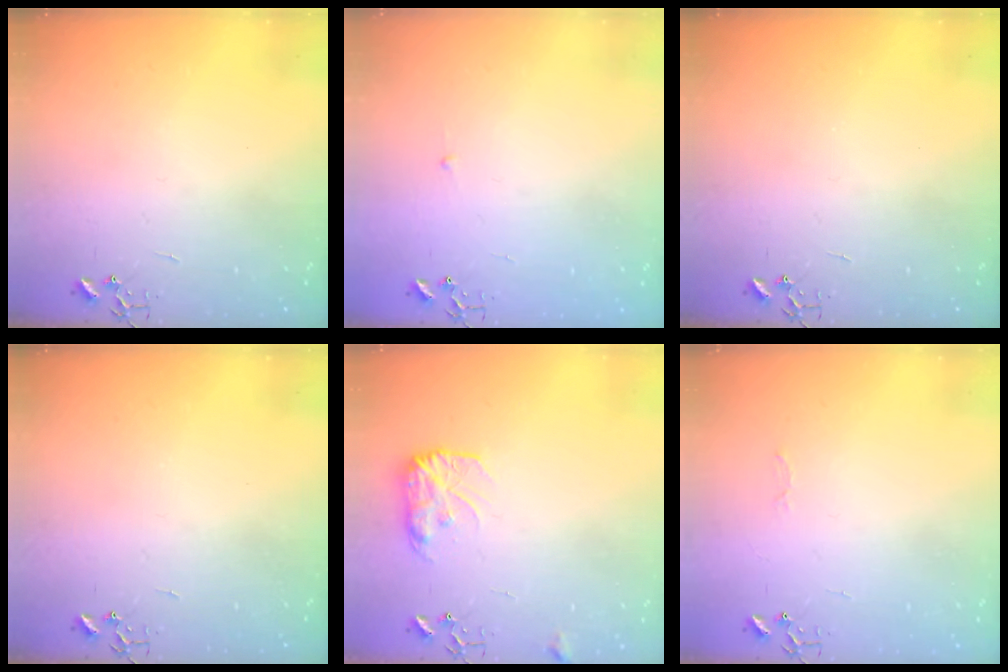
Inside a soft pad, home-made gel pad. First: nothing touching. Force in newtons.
{"total": 2.3, "press": 2.3, "slide": 0.3}
{"total": 0.0}
{"total": 0.0}
{"total": 10.8, "press": 10.8, "slide": 0.4}
{"total": 2.5, "press": 2.5, "slide": 0.4}